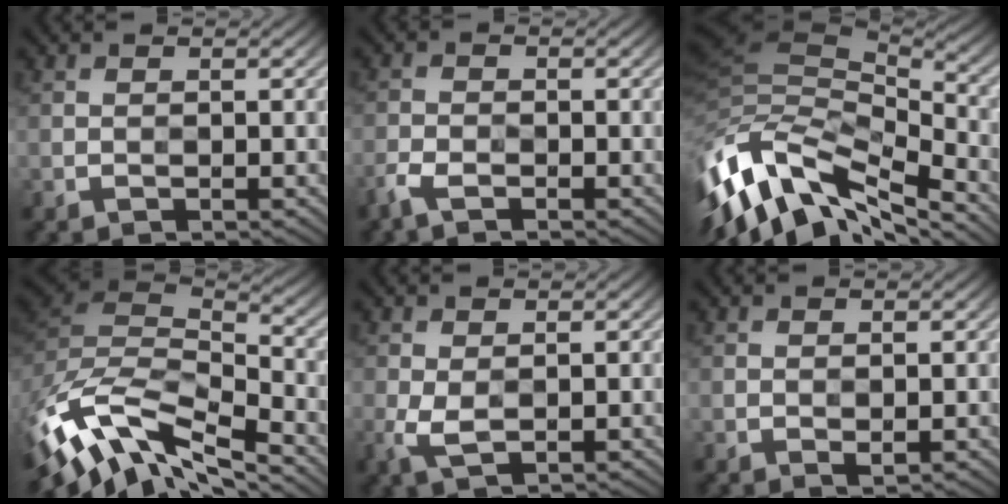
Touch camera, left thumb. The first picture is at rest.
{"total": 2.8, "force": [-2.1, 1.0, 1.6], "torque": [-0.044, -0.008, -0.050]}
{"total": 15.3, "force": [-9.3, 7.1, 9.9], "torque": [-0.244, -0.027, -0.156]}
{"total": 12.8, "force": [-7.3, 5.7, 8.8], "torque": [-0.214, -0.013, -0.124]}
{"total": 2.9, "force": [-0.5, 1.6, 2.4], "torque": [-0.072, -0.008, -0.012]}
{"total": 0.6, "force": [0.1, 0.3, 0.5], "torque": [-0.010, -0.004, 0.002]}